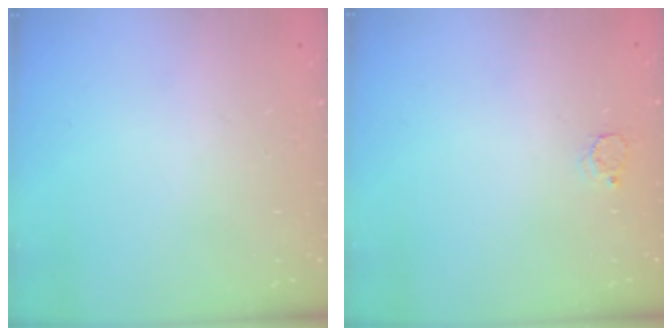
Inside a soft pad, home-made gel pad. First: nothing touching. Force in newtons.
{"total": 2.4, "press": 2.4, "slide": 0.3}